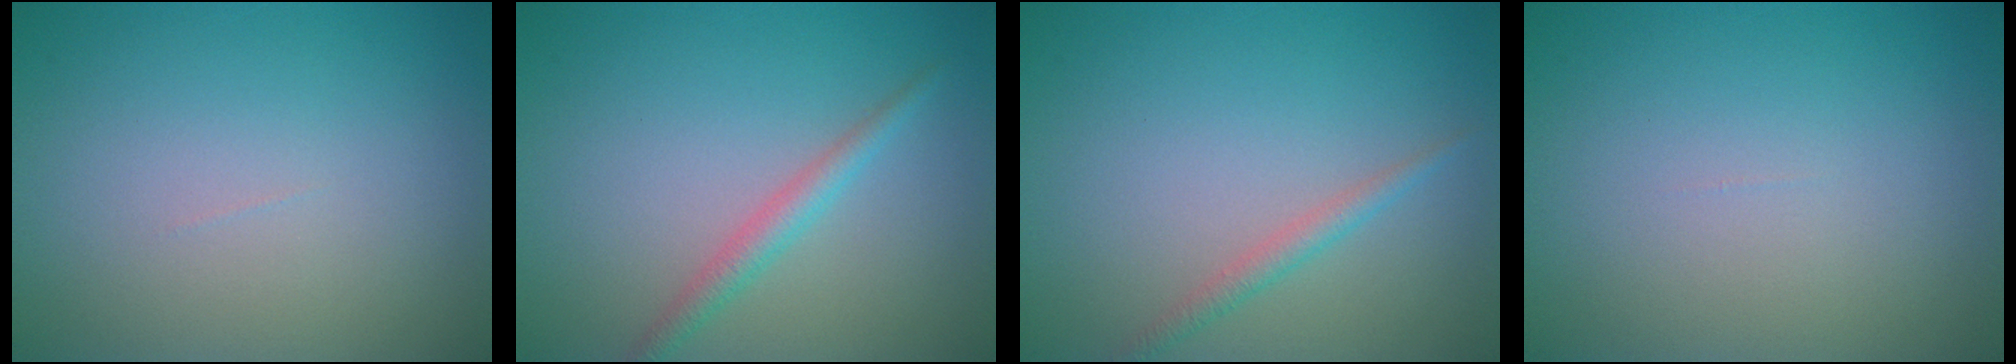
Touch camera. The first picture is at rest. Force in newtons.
{"total": 2.0, "press": 2.0, "slide": 0.1}
{"total": 1.4, "press": 1.4, "slide": 0.0}
{"total": 0.0}